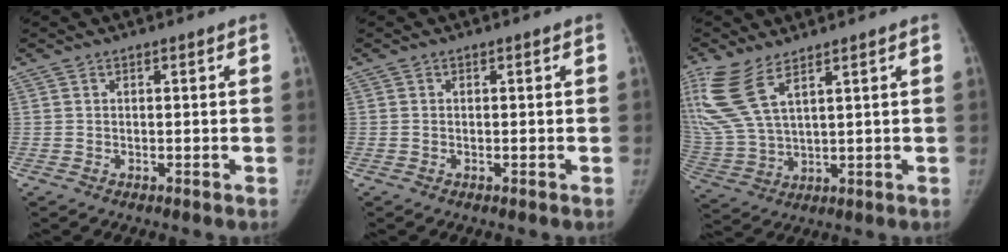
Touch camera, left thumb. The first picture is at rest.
{"total": 0.0}
{"total": 13.9, "force": [7.9, 5.1, 10.2], "torque": [-0.251, -0.022, 0.173]}